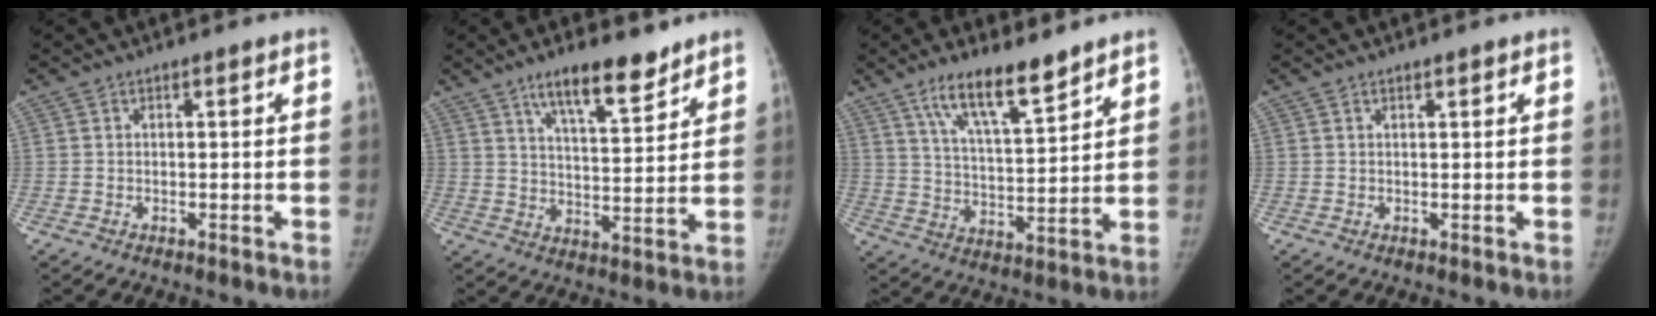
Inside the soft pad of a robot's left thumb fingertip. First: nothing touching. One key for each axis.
{"total": 11.0, "fx": 7.9, "fy": 3.2, "fz": 7.0, "tx": -0.092, "ty": -0.052, "tz": 0.133}
{"total": 12.0, "fx": 8.5, "fy": 3.1, "fz": 7.9, "tx": -0.123, "ty": -0.052, "tz": 0.157}
{"total": 0.5, "fx": 0.4, "fy": 0.2, "fz": 0.2, "tx": -0.007, "ty": -0.003, "tz": 0.007}